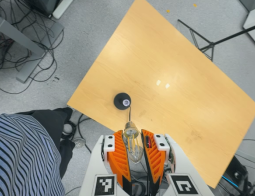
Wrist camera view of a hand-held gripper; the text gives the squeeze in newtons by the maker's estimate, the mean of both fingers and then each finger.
{"total": 21.3, "left": 25.0, "right": 17.5}